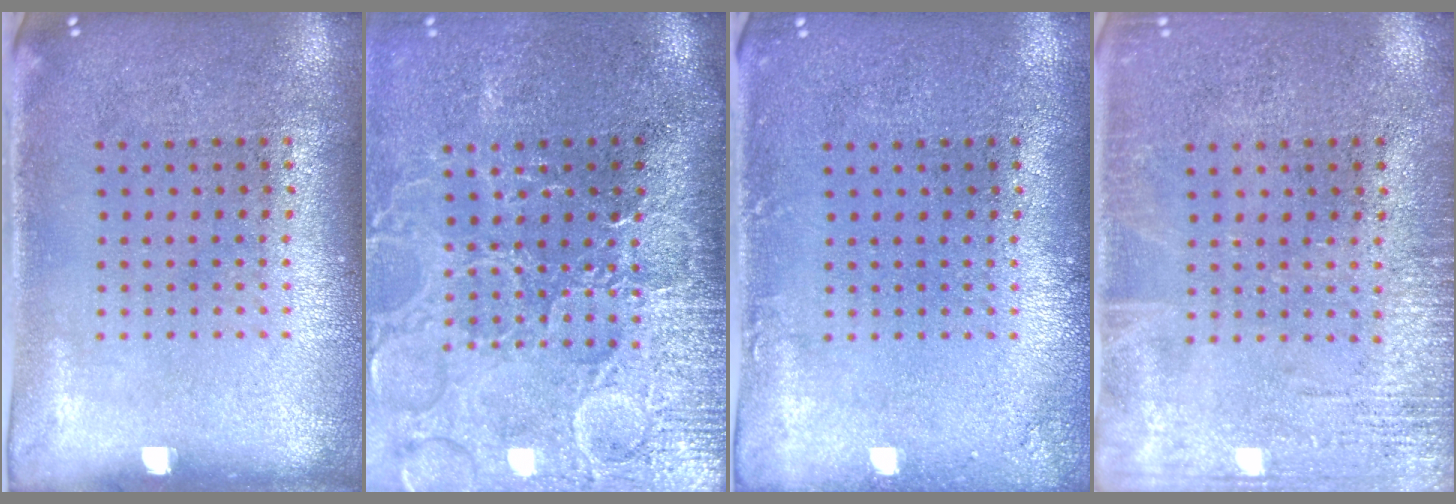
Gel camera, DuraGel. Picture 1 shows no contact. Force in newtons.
{"total": 4.3, "press": 3.8, "slide": 2.0}
{"total": 1.0, "press": 1.0, "slide": 0.2}
{"total": 2.4, "press": 2.4, "slide": 0.3}